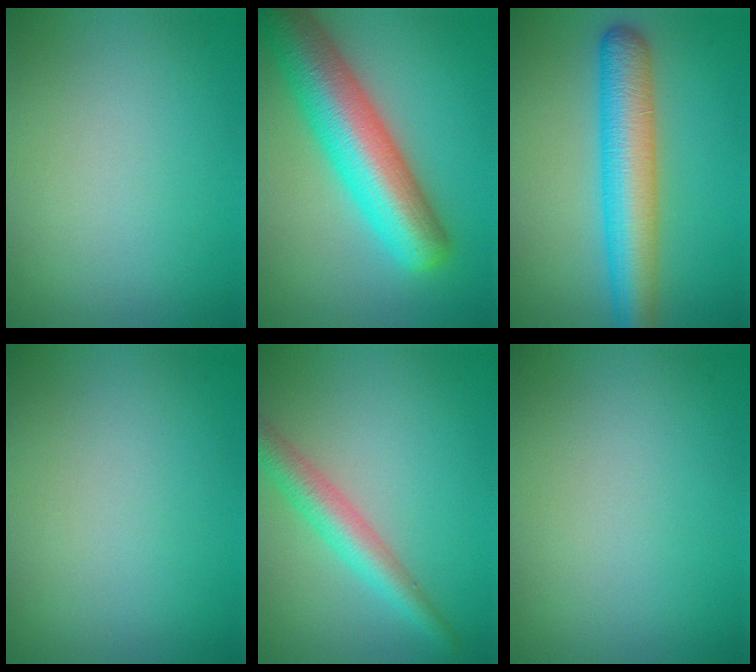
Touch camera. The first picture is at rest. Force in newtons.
{"total": 10.3, "press": 10.3, "slide": 0.4}
{"total": 7.3, "press": 7.3, "slide": 0.1}
{"total": 0.0}
{"total": 3.7, "press": 3.7, "slide": 0.1}
{"total": 0.0}